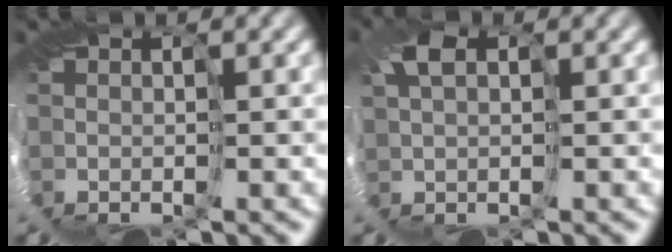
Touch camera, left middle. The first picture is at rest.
{"total": 1.9, "force": [0.8, 1.3, 1.2], "torque": [-0.039, 0.010, 0.010]}